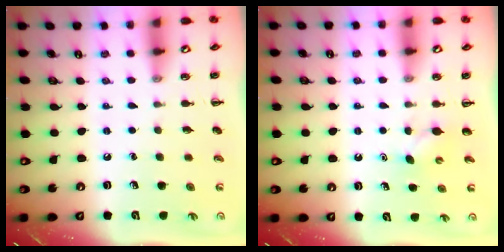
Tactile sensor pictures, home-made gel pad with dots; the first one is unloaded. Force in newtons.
{"total": 3.1, "press": 3.0, "slide": 0.7}